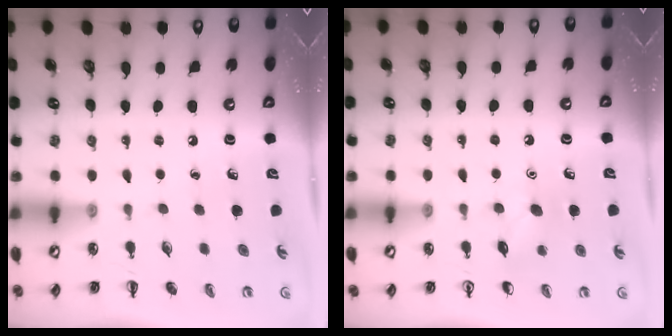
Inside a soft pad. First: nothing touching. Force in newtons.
{"total": 6.2, "press": 6.0, "slide": 1.6}